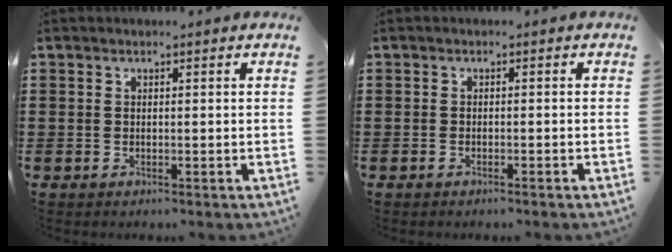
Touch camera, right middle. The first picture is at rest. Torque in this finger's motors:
{"motor_torque": [-0.15, 0.06, -0.02, -0.01]}